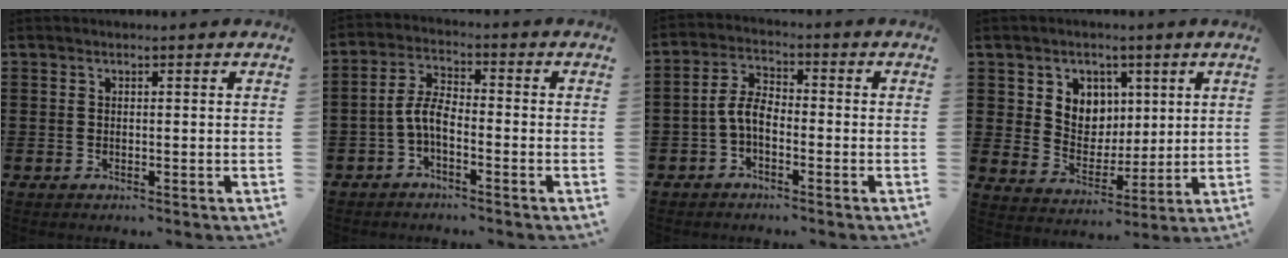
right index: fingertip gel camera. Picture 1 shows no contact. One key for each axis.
{"total": 4.7, "fx": -1.9, "fy": 1.9, "fz": 3.9, "tx": -0.098, "ty": 0.003, "tz": -0.046}
{"total": 4.8, "fx": -1.7, "fy": 2.4, "fz": 3.7, "tx": -0.096, "ty": 0.003, "tz": -0.041}
{"total": 5.7, "fx": 2.5, "fy": 5.1, "fz": 0.8, "tx": -0.040, "ty": -0.001, "tz": 0.043}